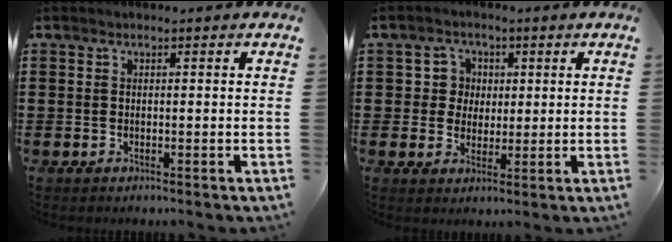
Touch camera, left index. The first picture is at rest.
{"total": 3.9, "force": [0.9, 3.6, 1.0], "torque": [-0.031, 0.009, 0.012]}